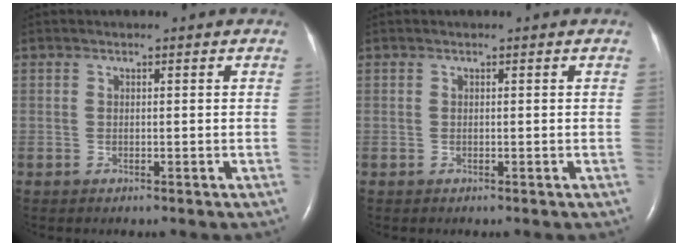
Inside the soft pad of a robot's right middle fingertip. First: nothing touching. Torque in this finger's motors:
{"motor_torque": [0.00, 0.00, 0.00, 0.00]}